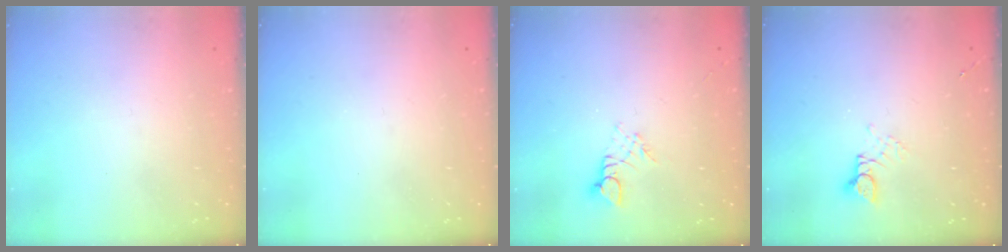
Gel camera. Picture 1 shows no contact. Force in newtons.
{"total": 0.0}
{"total": 2.3, "press": 2.3, "slide": 0.2}
{"total": 2.4, "press": 2.4, "slide": 0.2}